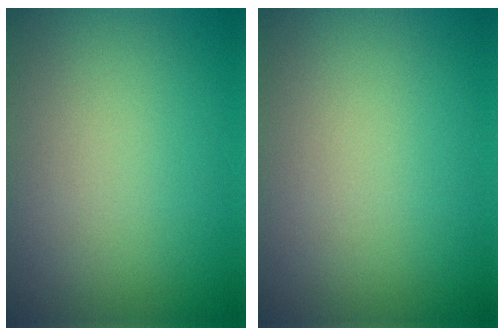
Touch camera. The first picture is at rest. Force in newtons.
{"total": 0.0}